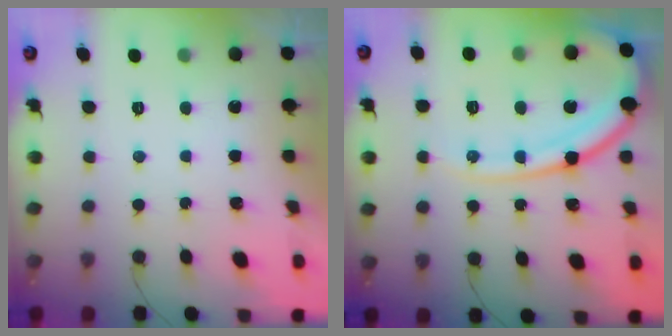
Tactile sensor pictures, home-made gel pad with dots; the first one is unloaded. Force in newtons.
{"total": 16.1, "press": 16.0, "slide": 2.0}